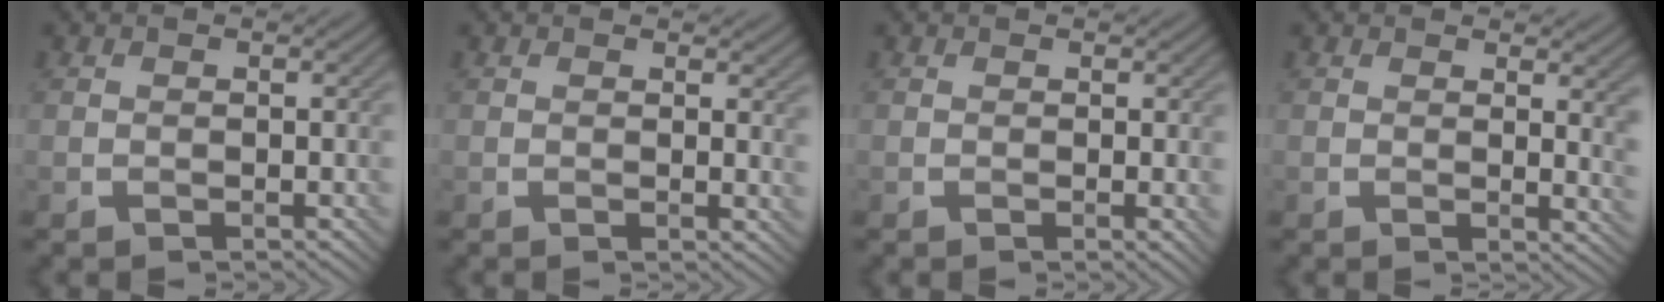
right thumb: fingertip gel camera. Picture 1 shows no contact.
{"total": 1.7, "force": [0.7, 0.4, 1.5], "torque": [-0.022, -0.007, 0.011]}
{"total": 1.1, "force": [0.1, 0.2, 1.1], "torque": [-0.016, -0.005, -0.001]}
{"total": 3.5, "force": [1.2, 0.8, 3.2], "torque": [-0.049, -0.002, 0.018]}